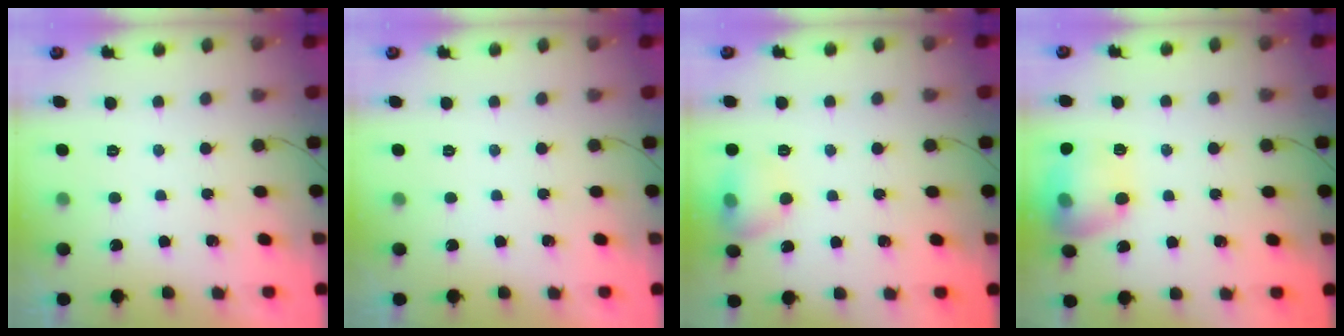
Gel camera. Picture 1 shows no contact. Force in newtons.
{"total": 0.0}
{"total": 8.6, "press": 8.5, "slide": 1.3}
{"total": 14.9, "press": 14.8, "slide": 1.4}